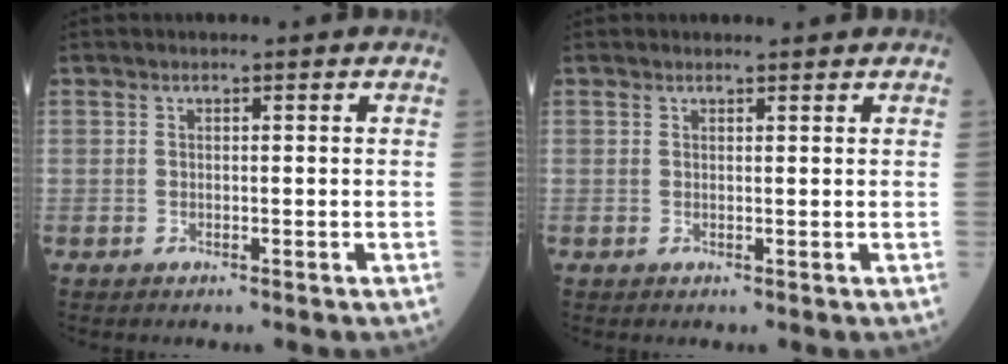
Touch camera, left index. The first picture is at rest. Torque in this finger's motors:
{"motor_torque": [-0.01, -0.44, -0.34, -0.01]}